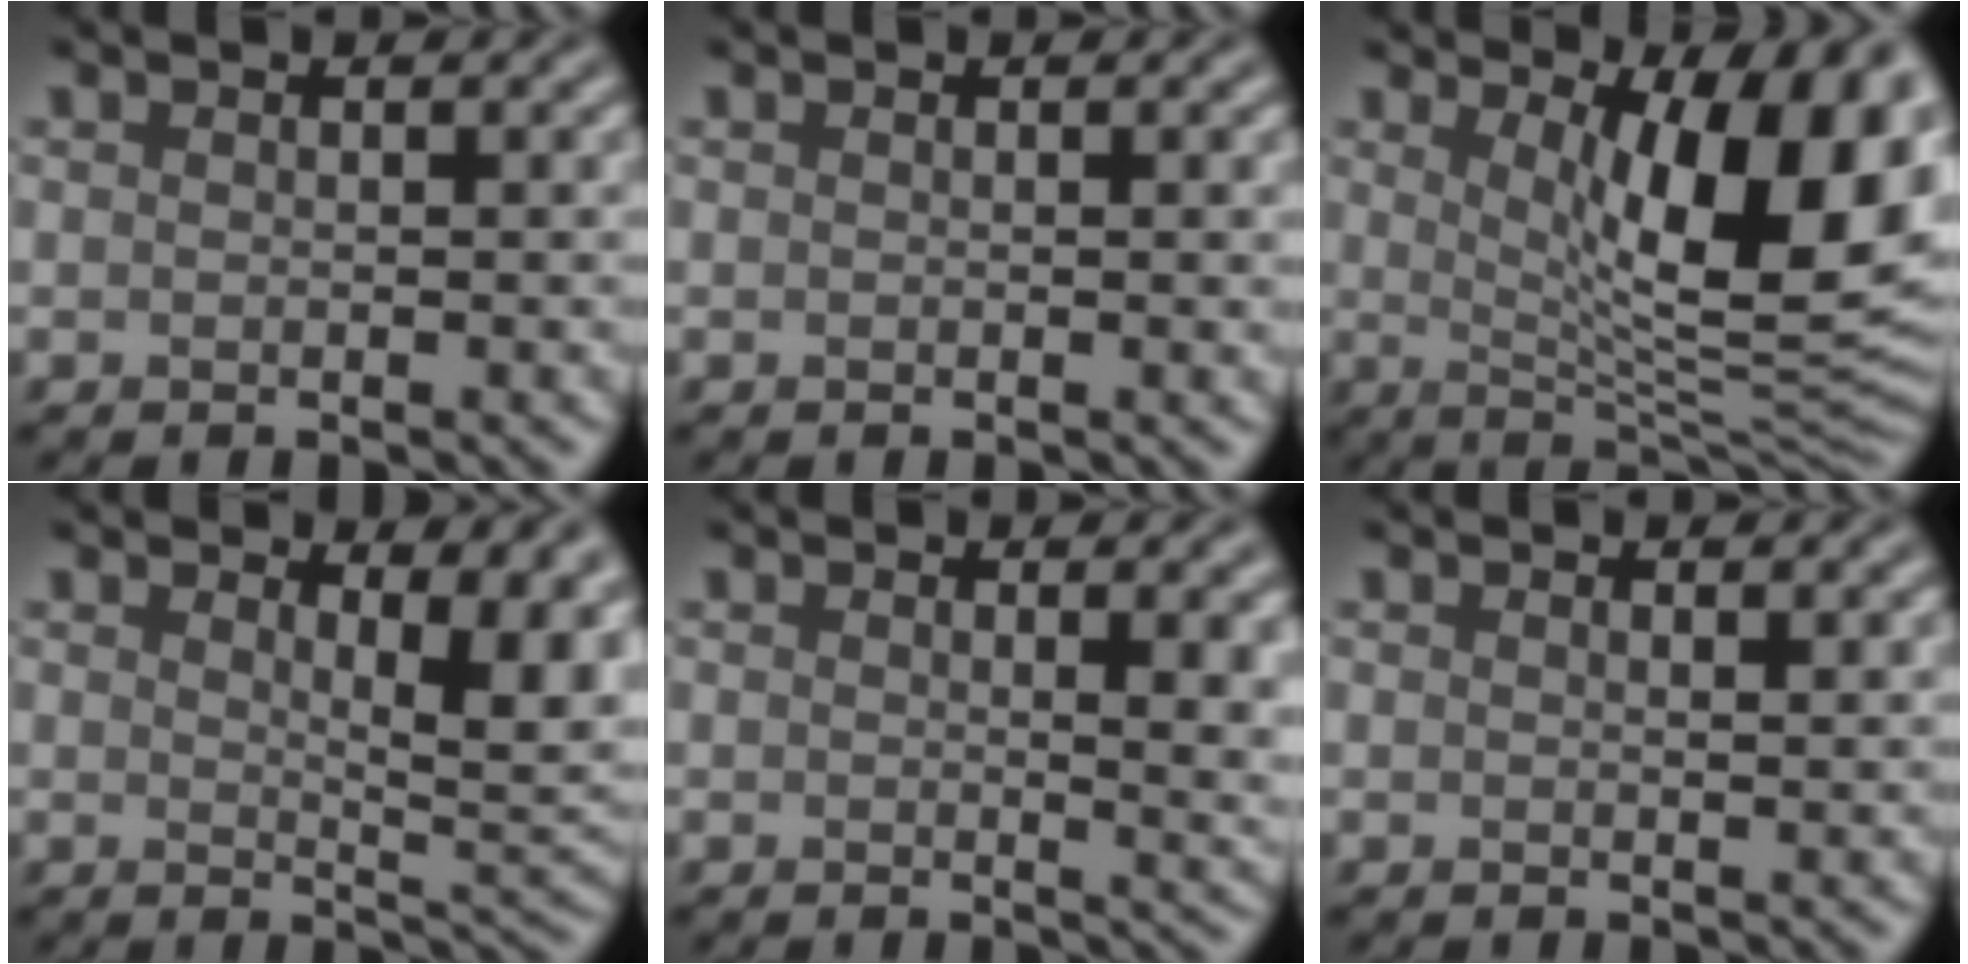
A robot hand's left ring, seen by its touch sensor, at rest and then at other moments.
{"total": 0.6, "force": [0.1, 0.1, 0.6], "torque": [-0.004, 0.000, 0.000]}
{"total": 12.9, "force": [3.3, 4.1, 11.8], "torque": [-0.138, -0.012, 0.052]}
{"total": 6.3, "force": [2.8, 2.4, 5.1], "torque": [-0.055, -0.006, 0.044]}
{"total": 3.7, "force": [1.1, 1.3, 3.3], "torque": [-0.030, -0.003, 0.016]}
{"total": 0.6, "force": [0.5, 0.1, 0.3], "torque": [-0.002, -0.002, 0.009]}